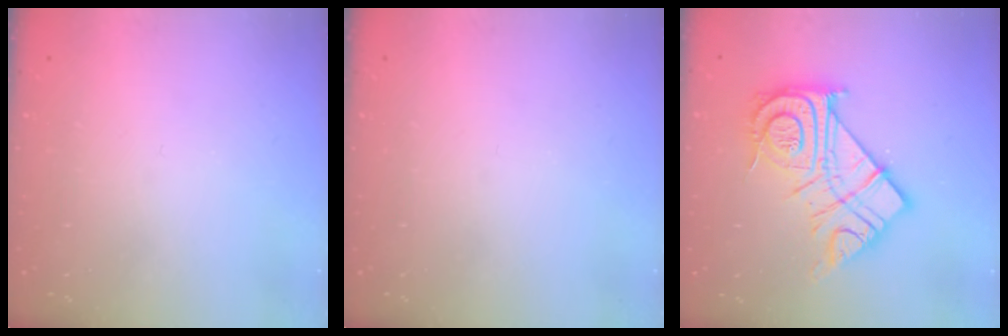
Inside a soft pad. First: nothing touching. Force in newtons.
{"total": 0.0}
{"total": 20.9, "press": 20.8, "slide": 1.9}